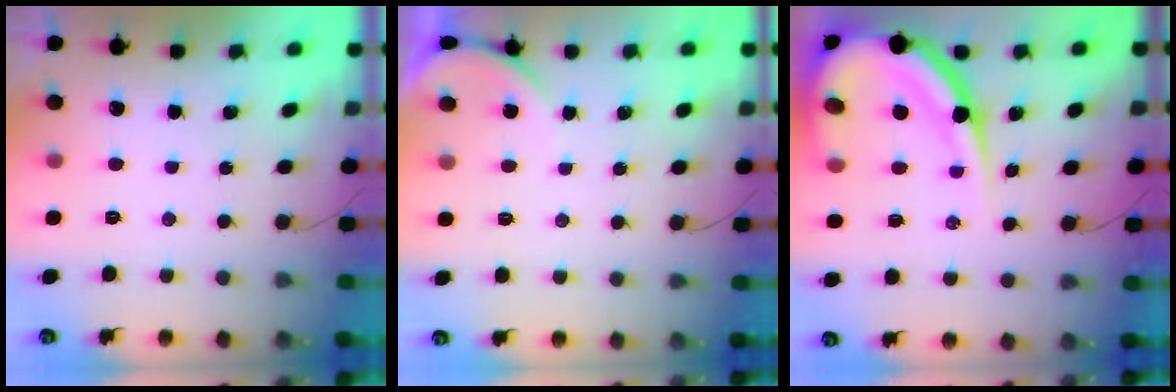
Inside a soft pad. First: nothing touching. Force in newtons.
{"total": 1.6, "press": 1.6, "slide": 0.4}
{"total": 20.5, "press": 20.4, "slide": 2.0}